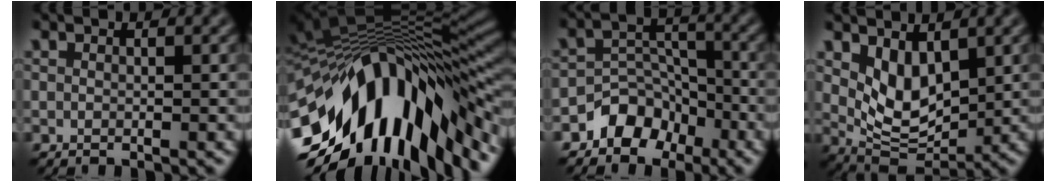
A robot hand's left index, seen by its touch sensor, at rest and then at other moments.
{"total": 15.8, "force": [-6.8, 6.4, 12.7], "torque": [-0.209, 0.014, -0.110]}
{"total": 4.5, "force": [-3.6, 2.5, 0.8], "torque": [0.005, 0.008, -0.059]}
{"total": 4.1, "force": [1.2, 2.4, 3.1], "torque": [-0.065, -0.012, 0.029]}